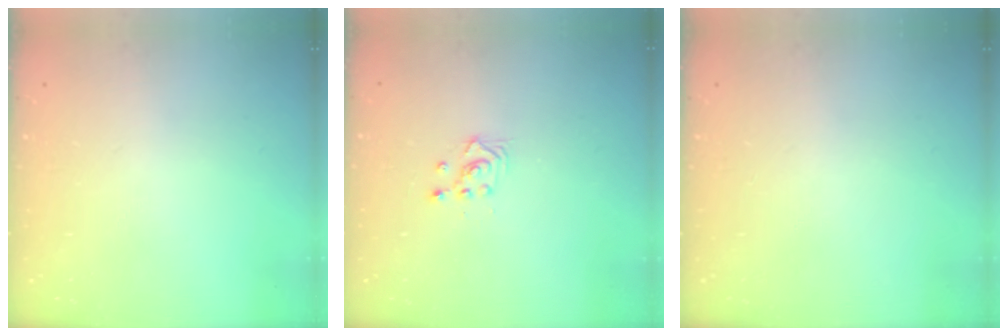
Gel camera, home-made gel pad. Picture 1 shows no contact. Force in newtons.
{"total": 2.3, "press": 2.3, "slide": 0.3}
{"total": 0.0}